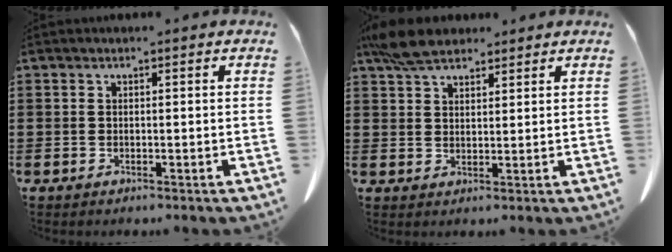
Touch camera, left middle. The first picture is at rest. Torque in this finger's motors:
{"motor_torque": [0.69, 0.55, 0.49, 0.11]}